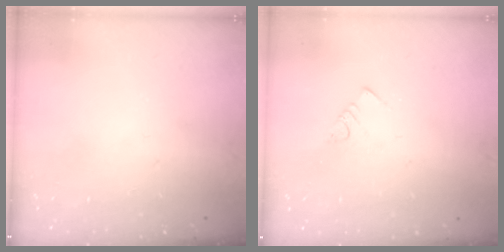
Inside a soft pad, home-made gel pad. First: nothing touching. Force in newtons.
{"total": 2.5, "press": 2.5, "slide": 0.4}